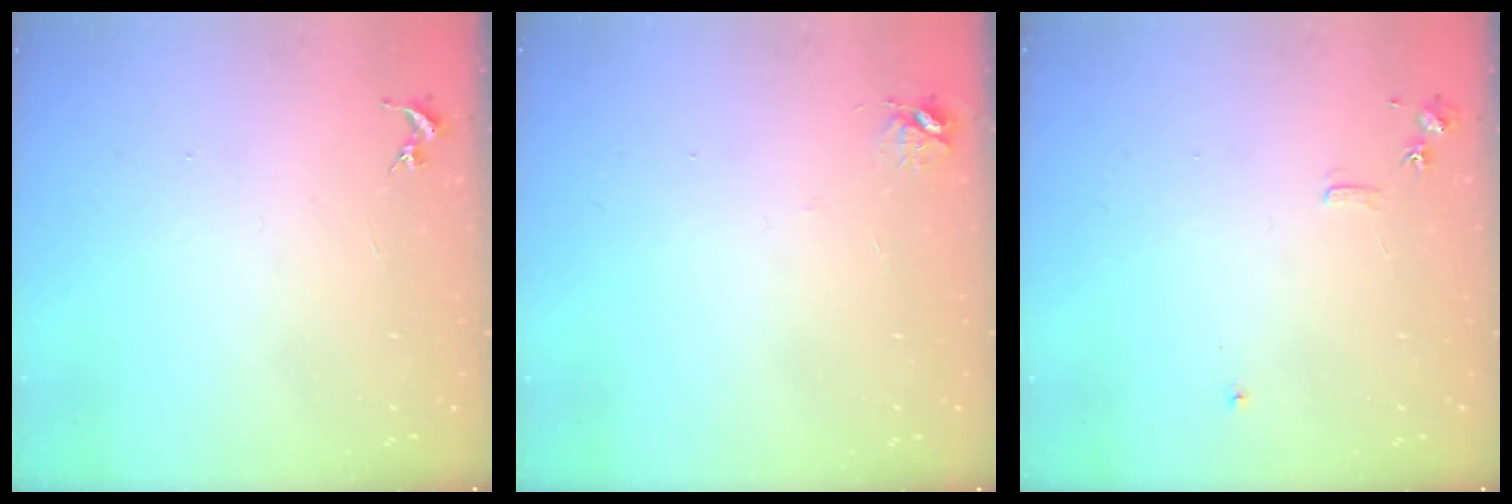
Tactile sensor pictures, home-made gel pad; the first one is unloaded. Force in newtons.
{"total": 4.7, "press": 4.7, "slide": 0.6}
{"total": 5.9, "press": 5.9, "slide": 0.7}